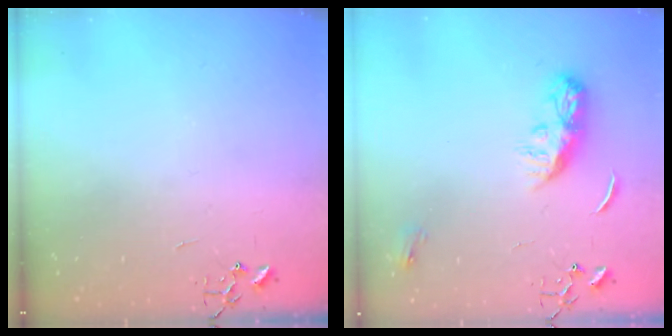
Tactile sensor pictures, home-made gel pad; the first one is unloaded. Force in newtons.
{"total": 8.7, "press": 8.7, "slide": 0.4}